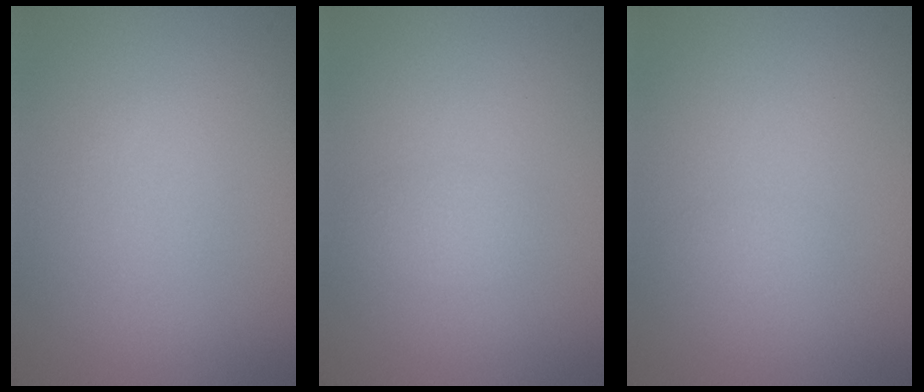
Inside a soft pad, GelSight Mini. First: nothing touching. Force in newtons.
{"total": 1.2, "press": 1.2, "slide": 0.1}
{"total": 0.6, "press": 0.6, "slide": 0.0}